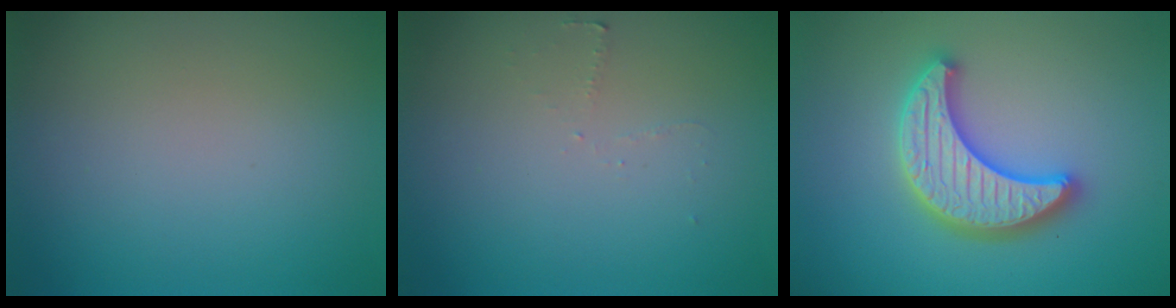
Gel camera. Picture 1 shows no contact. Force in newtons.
{"total": 0.9, "press": 0.8, "slide": 0.3}
{"total": 5.3, "press": 5.2, "slide": 0.9}